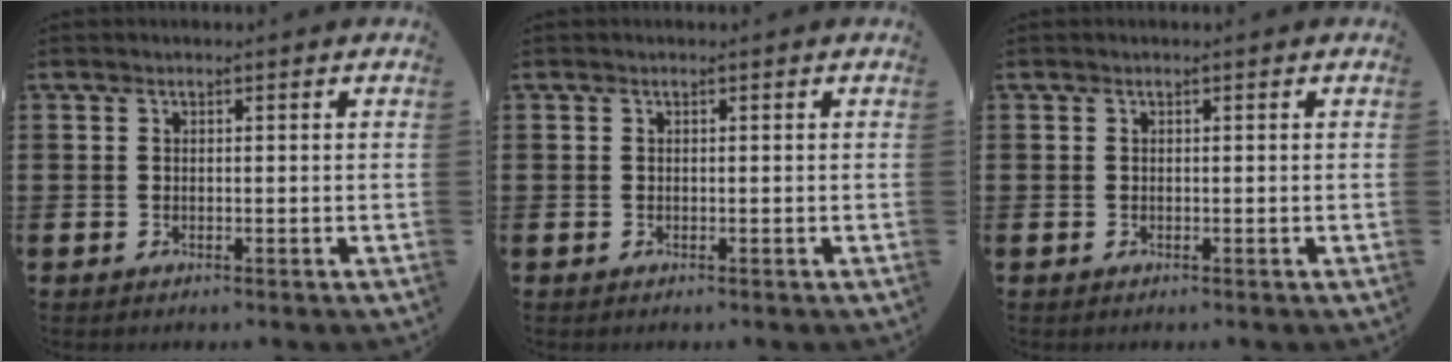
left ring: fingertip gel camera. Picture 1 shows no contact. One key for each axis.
{"total": 0.0}
{"total": 0.0}